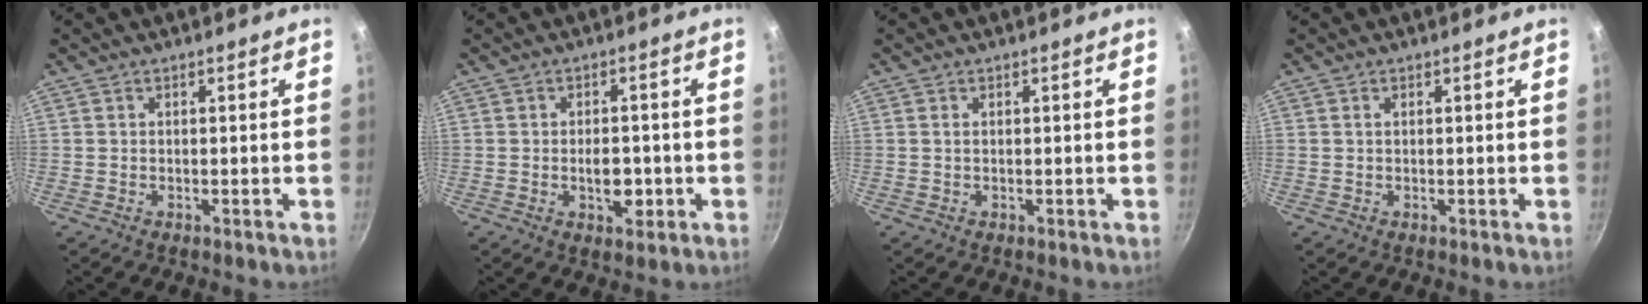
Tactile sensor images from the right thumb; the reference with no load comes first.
{"total": 5.3, "force": [-1.2, 3.1, 4.2], "torque": [-0.041, 0.005, -0.017]}
{"total": 0.7, "force": [0.2, 0.4, 0.6], "torque": [-0.011, 0.001, 0.002]}
{"total": 0.6, "force": [0.2, 0.4, 0.4], "torque": [-0.008, 0.002, 0.003]}